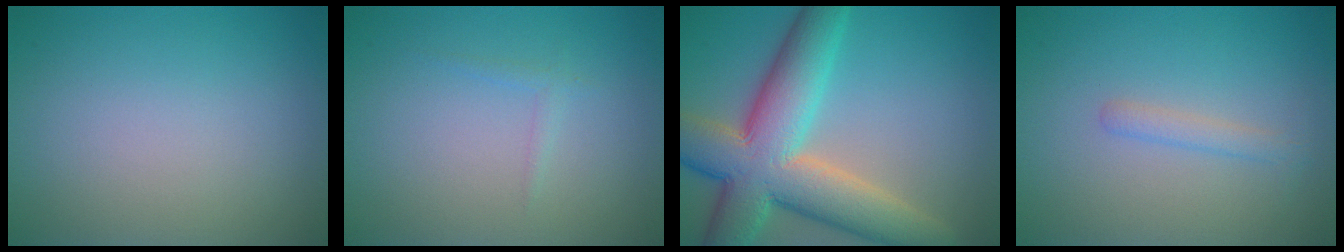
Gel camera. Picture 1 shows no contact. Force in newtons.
{"total": 0.8, "press": 0.8, "slide": 0.1}
{"total": 11.4, "press": 11.4, "slide": 0.7}
{"total": 1.4, "press": 1.4, "slide": 0.1}